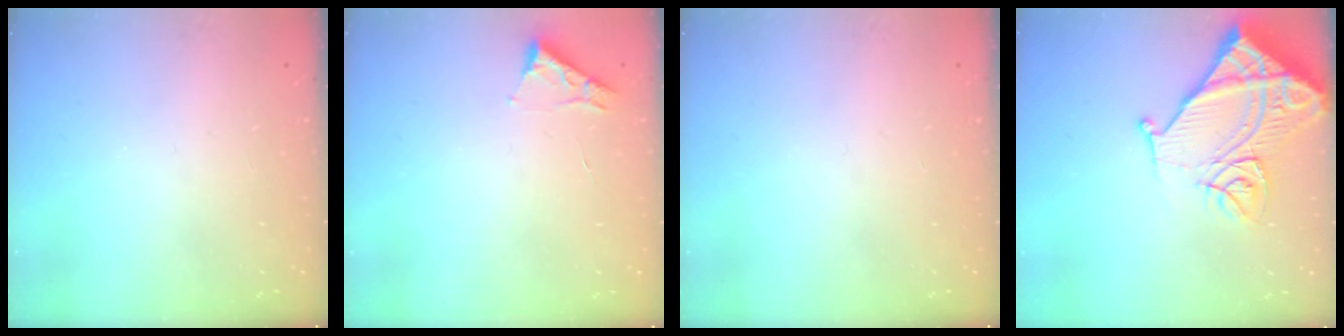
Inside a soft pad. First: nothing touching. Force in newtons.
{"total": 3.3, "press": 3.3, "slide": 0.5}
{"total": 0.0}
{"total": 16.9, "press": 16.8, "slide": 2.1}